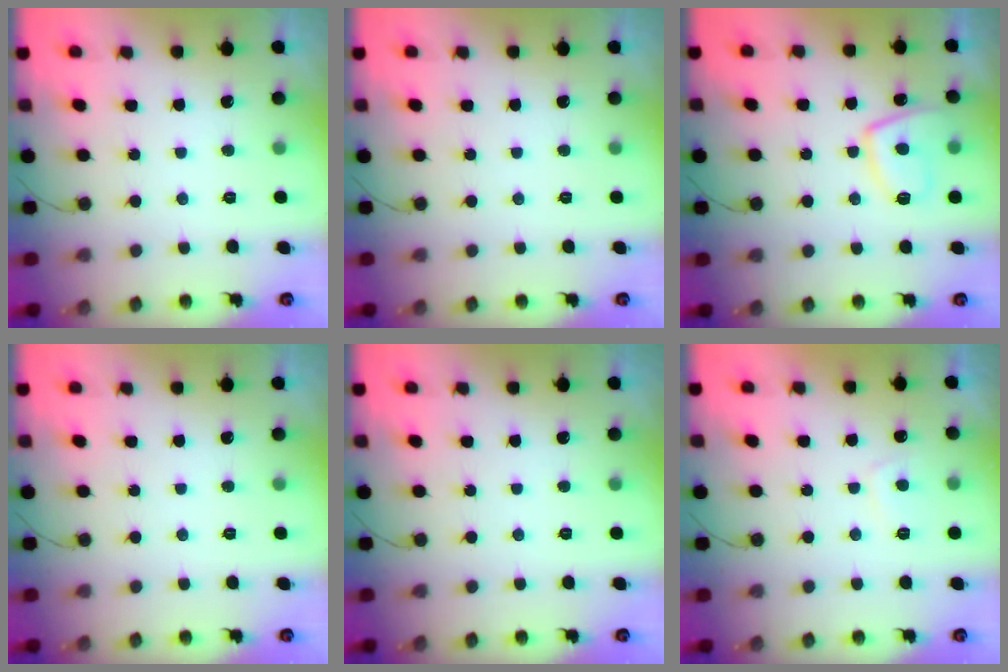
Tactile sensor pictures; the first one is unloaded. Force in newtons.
{"total": 0.0}
{"total": 9.5, "press": 9.4, "slide": 1.1}
{"total": 0.0}
{"total": 0.0}
{"total": 2.8, "press": 2.7, "slide": 0.9}